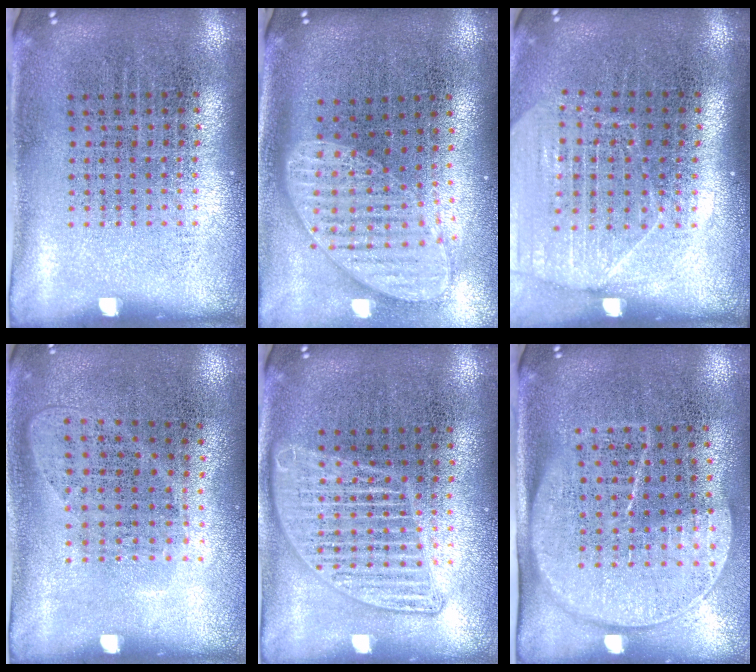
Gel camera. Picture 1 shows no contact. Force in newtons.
{"total": 1.8, "press": 1.5, "slide": 1.1}
{"total": 1.6, "press": 1.5, "slide": 0.5}
{"total": 1.0, "press": 0.9, "slide": 0.5}
{"total": 2.5, "press": 2.5, "slide": 0.2}
{"total": 1.8, "press": 1.5, "slide": 1.0}